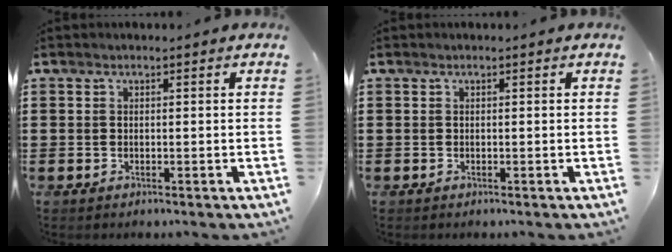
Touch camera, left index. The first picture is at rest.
{"total": 0.0}